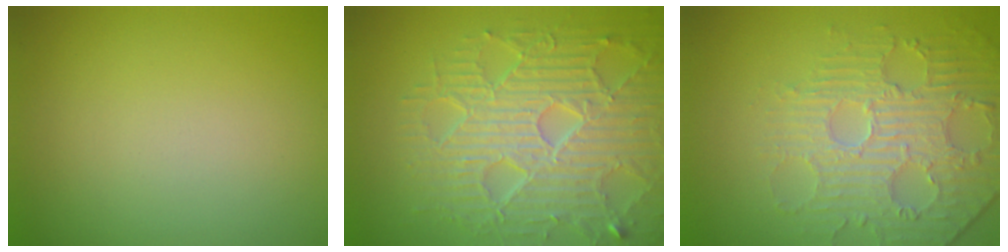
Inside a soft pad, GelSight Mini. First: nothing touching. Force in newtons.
{"total": 8.7, "press": 6.2, "slide": 6.1}
{"total": 4.4, "press": 4.0, "slide": 1.7}